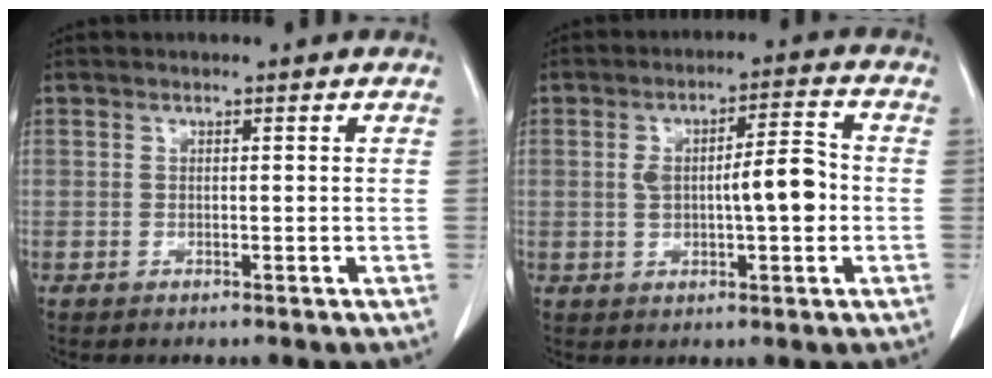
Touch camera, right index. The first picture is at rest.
{"total": 7.9, "force": [-0.4, 2.0, 7.7], "torque": [-0.132, 0.017, -0.004]}